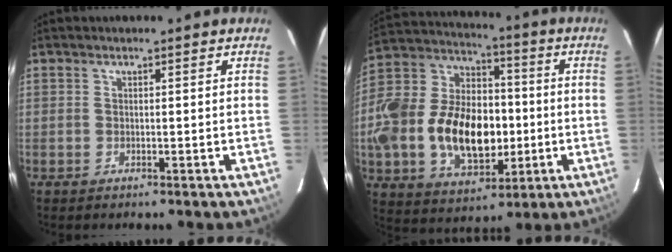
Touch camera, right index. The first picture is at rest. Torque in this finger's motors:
{"motor_torque": [1.57, 0.57, 1.05, 0.21]}